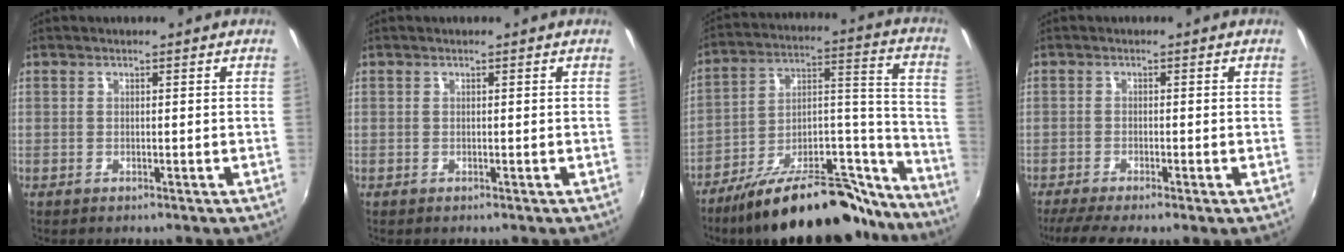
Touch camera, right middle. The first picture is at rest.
{"total": 0.0}
{"total": 27.3, "force": [-21.7, 8.4, 14.3], "torque": [-0.198, 0.025, -0.317]}
{"total": 5.7, "force": [-4.0, 0.1, 4.1], "torque": [-0.083, -0.020, -0.066]}